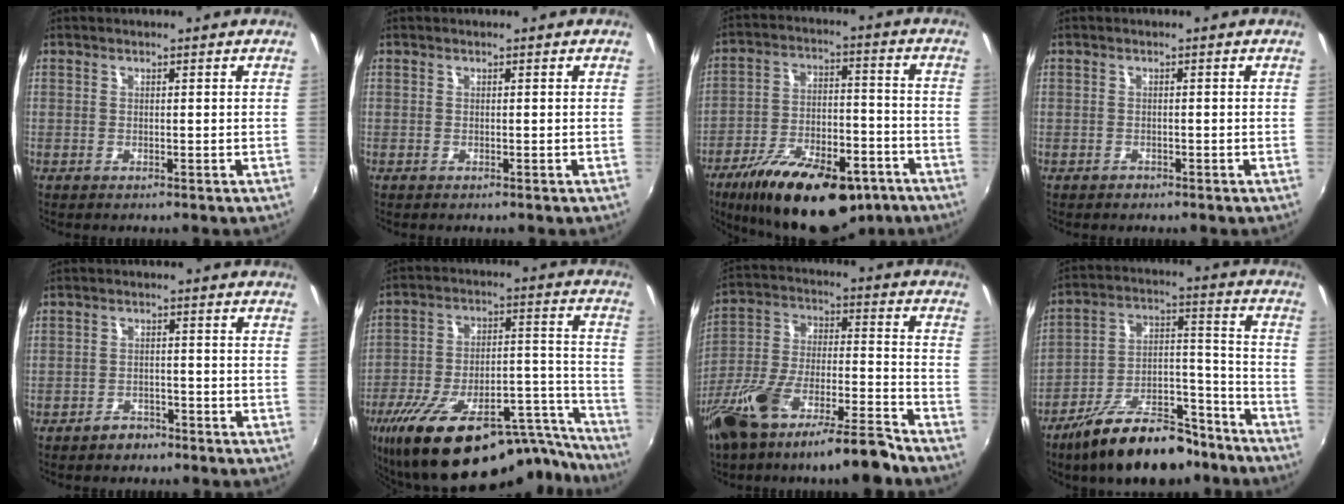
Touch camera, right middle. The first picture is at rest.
{"total": 0.0}
{"total": 22.4, "force": [-14.7, 9.7, 13.9], "torque": [-0.247, -0.013, -0.215]}
{"total": 0.9, "force": [-0.7, 0.6, 0.0], "torque": [0.000, 0.003, -0.010]}
{"total": 3.2, "force": [-2.6, 1.6, 0.6], "torque": [-0.018, 0.010, -0.038]}
{"total": 31.7, "force": [-24.3, 10.0, 17.8], "torque": [-0.278, -0.006, -0.347]}
{"total": 17.9, "force": [-13.0, 3.9, 11.7], "torque": [-0.229, -0.011, -0.227]}
{"total": 19.1, "force": [-13.7, 7.8, 10.8], "torque": [-0.178, 0.023, -0.209]}